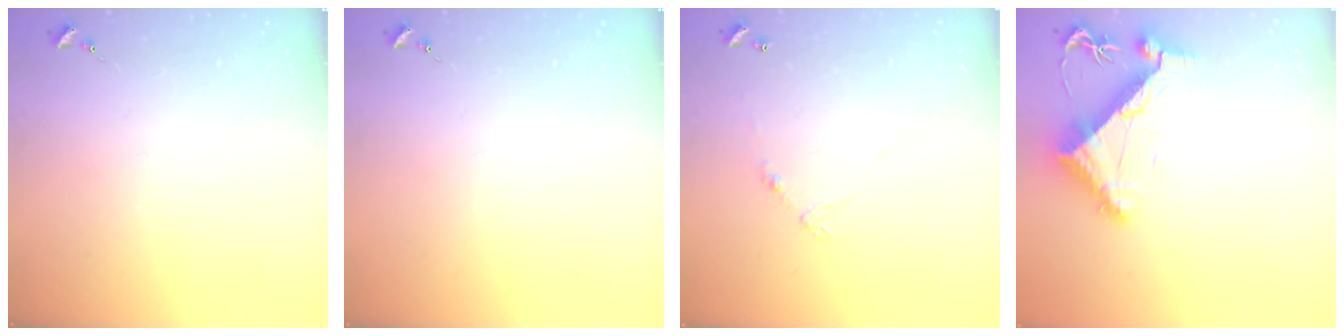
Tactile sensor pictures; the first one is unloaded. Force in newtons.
{"total": 0.0}
{"total": 4.6, "press": 4.6, "slide": 0.3}
{"total": 9.3, "press": 9.2, "slide": 1.5}